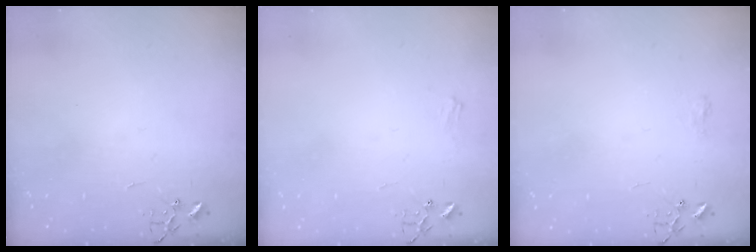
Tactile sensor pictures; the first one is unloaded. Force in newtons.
{"total": 6.1, "press": 6.1, "slide": 0.7}
{"total": 6.5, "press": 6.5, "slide": 0.6}